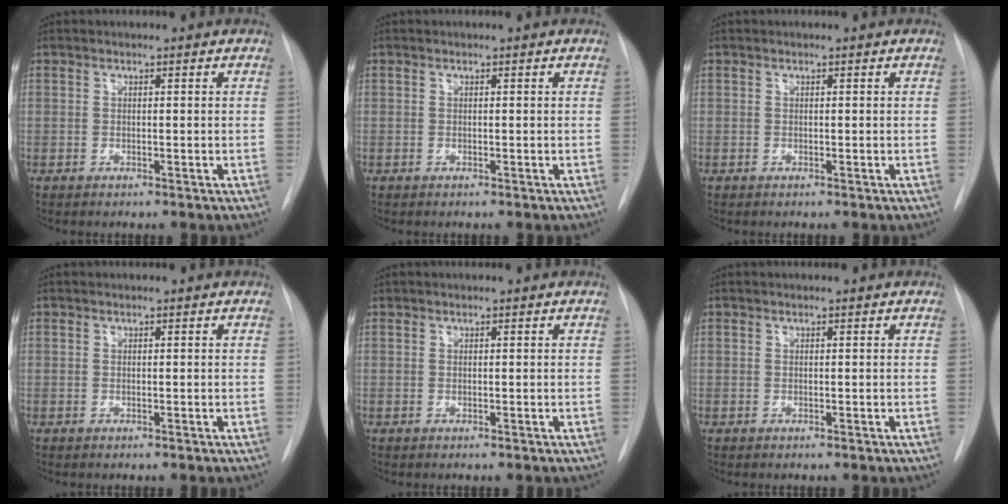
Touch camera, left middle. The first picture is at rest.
{"total": 0.0}
{"total": 0.0}
{"total": 0.0}
{"total": 0.0}
{"total": 0.0}